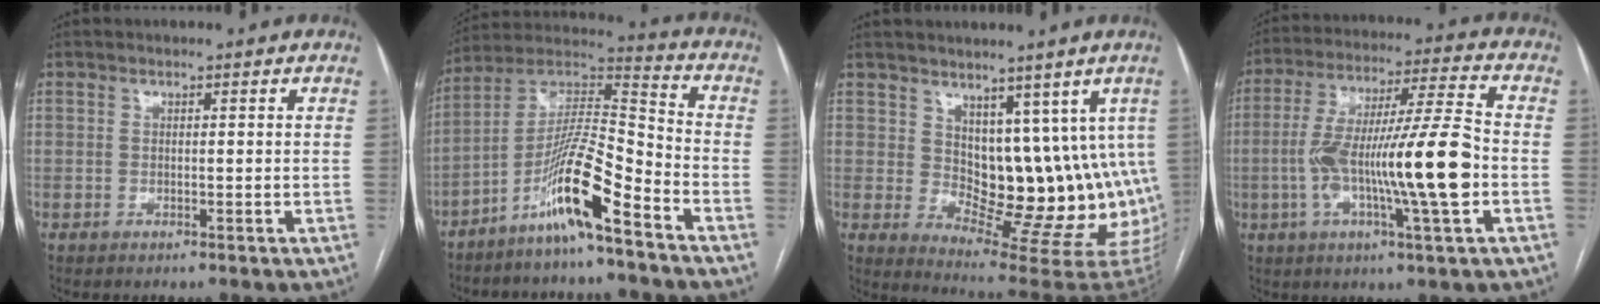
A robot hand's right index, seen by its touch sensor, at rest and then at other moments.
{"total": 13.0, "force": [-8.1, 0.5, 10.2], "torque": [-0.197, 0.007, -0.156]}
{"total": 13.3, "force": [5.4, 8.1, 9.1], "torque": [-0.096, -0.008, 0.099]}
{"total": 17.5, "force": [-3.2, 0.7, 17.2], "torque": [-0.306, 0.004, -0.057]}